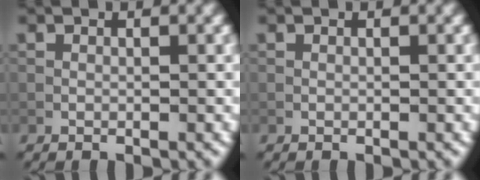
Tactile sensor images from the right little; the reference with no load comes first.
{"total": 0.0}